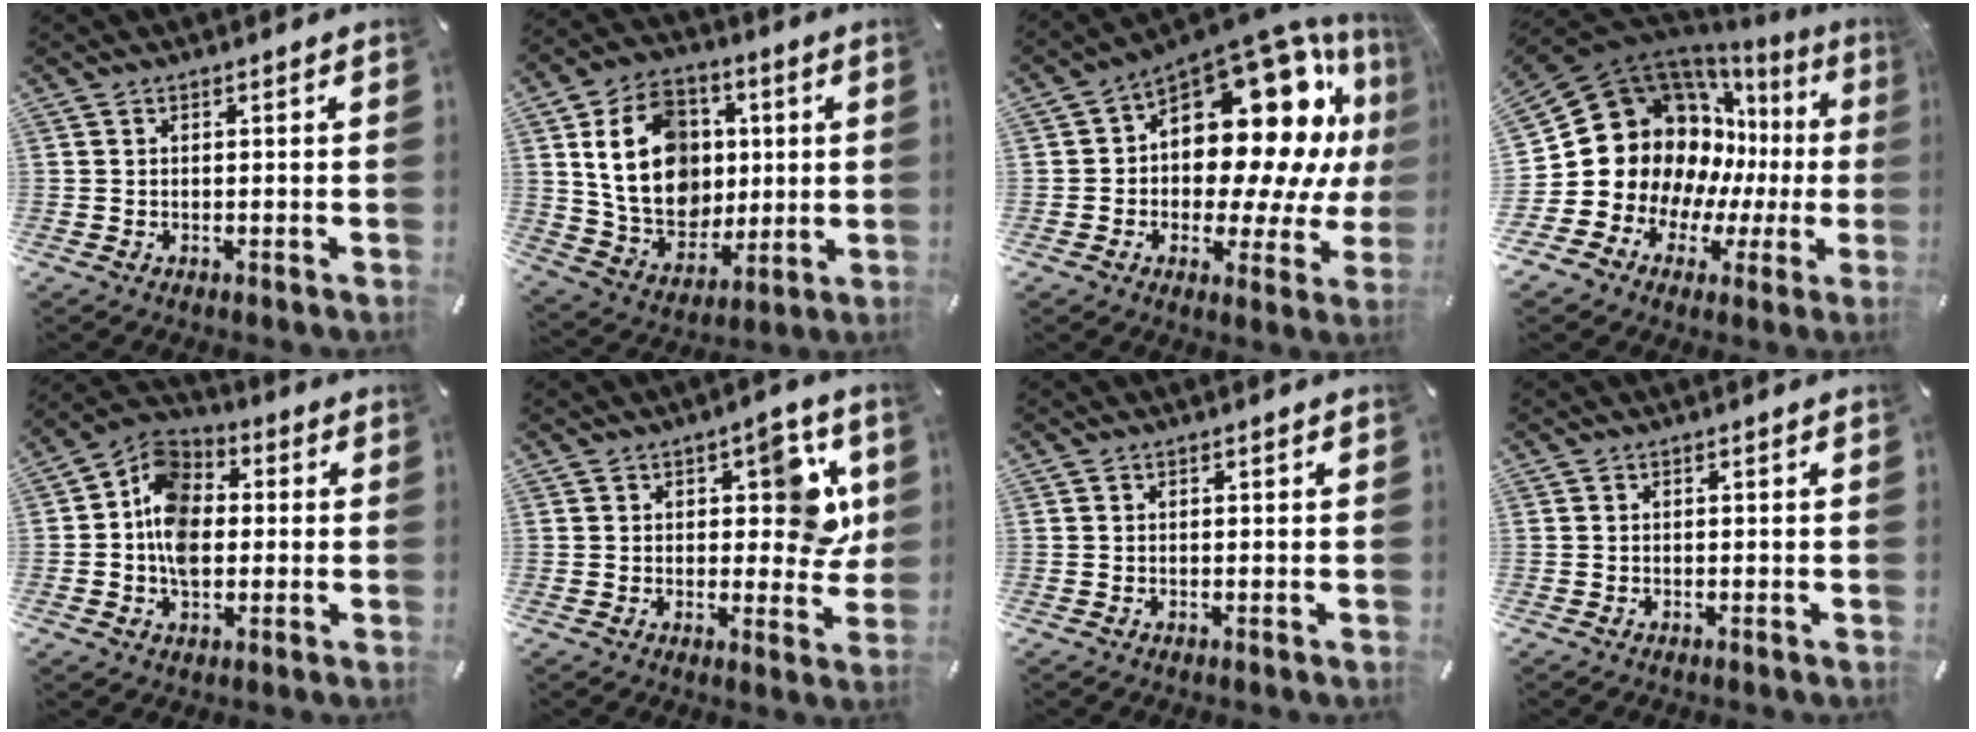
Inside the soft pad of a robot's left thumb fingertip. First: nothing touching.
{"total": 18.8, "force": [2.7, 15.3, 10.5], "torque": [-0.196, 0.001, 0.056]}
{"total": 22.3, "force": [8.1, 12.7, 16.4], "torque": [-0.228, -0.085, 0.138]}
{"total": 20.8, "force": [4.7, 17.3, 10.5], "torque": [-0.184, -0.056, 0.120]}
{"total": 11.1, "force": [-1.0, 8.6, 7.0], "torque": [-0.144, 0.009, -0.022]}
{"total": 11.4, "force": [3.3, 6.3, 9.0], "torque": [-0.102, -0.006, 0.050]}
{"total": 0.0}
{"total": 0.0}